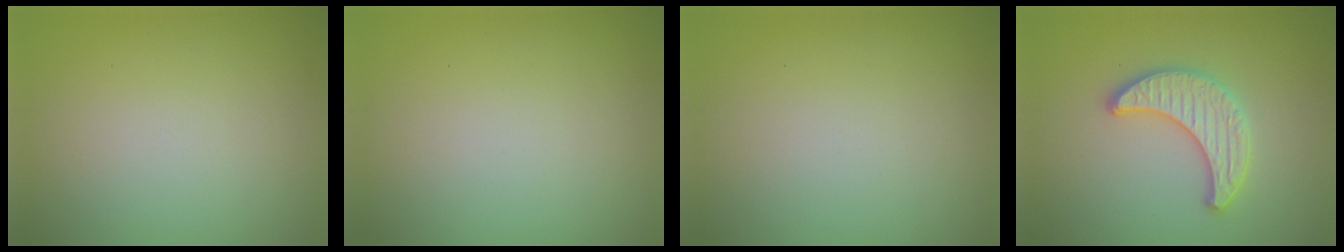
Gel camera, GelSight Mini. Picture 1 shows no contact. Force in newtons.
{"total": 0.0}
{"total": 0.0}
{"total": 2.7, "press": 2.7, "slide": 0.1}